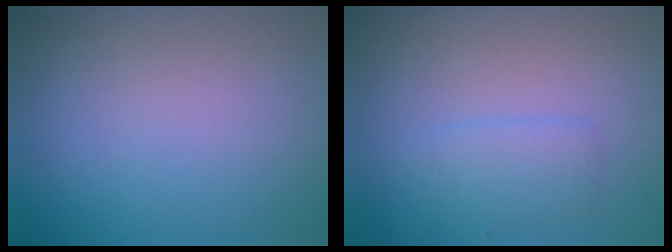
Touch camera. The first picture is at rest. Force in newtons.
{"total": 1.9, "press": 1.9, "slide": 0.1}